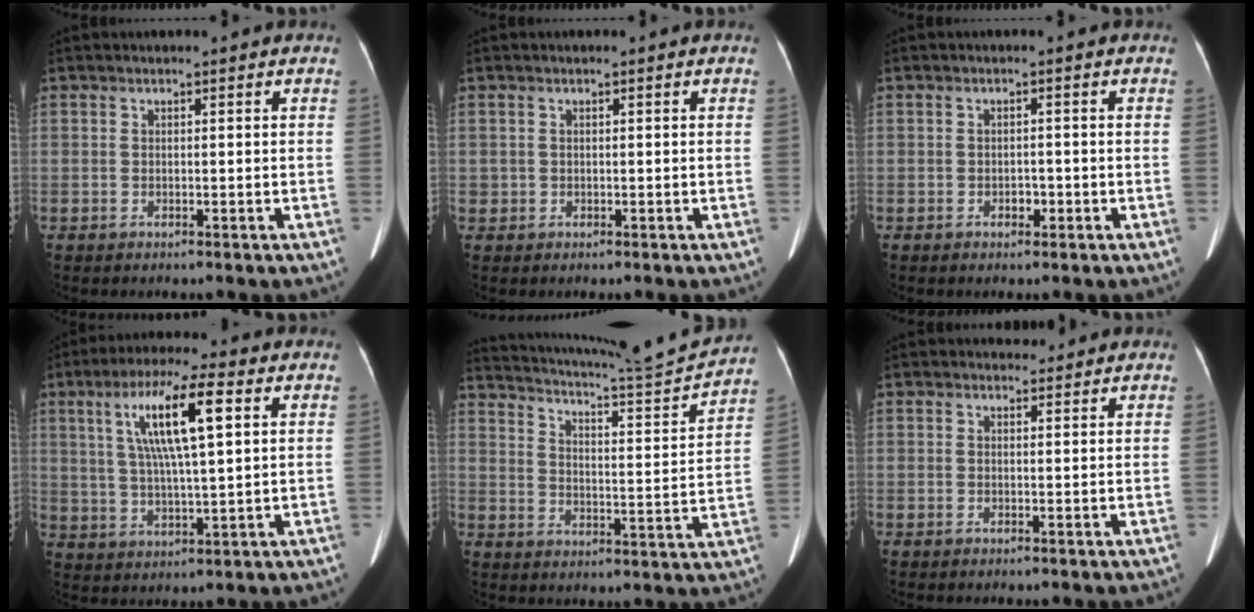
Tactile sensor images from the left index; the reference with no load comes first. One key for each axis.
{"total": 0.7, "fx": 0.0, "fy": 0.7, "fz": 0.0, "tx": 0.005, "ty": 0.005, "tz": -0.001}
{"total": 1.4, "fx": -0.7, "fy": 0.9, "fz": 0.8, "tx": -0.011, "ty": 0.004, "tz": -0.010}
{"total": 11.9, "fx": 4.0, "fy": 1.7, "fz": 11.1, "tx": -0.214, "ty": 0.018, "tz": 0.072}
{"total": 17.6, "fx": 16.8, "fy": -1.6, "fz": 5.3, "tx": -0.103, "ty": -0.053, "tz": 0.232}
{"total": 1.3, "fx": 1.3, "fy": 0.3, "fz": -0.2, "tx": -0.005, "ty": -0.002, "tz": 0.019}